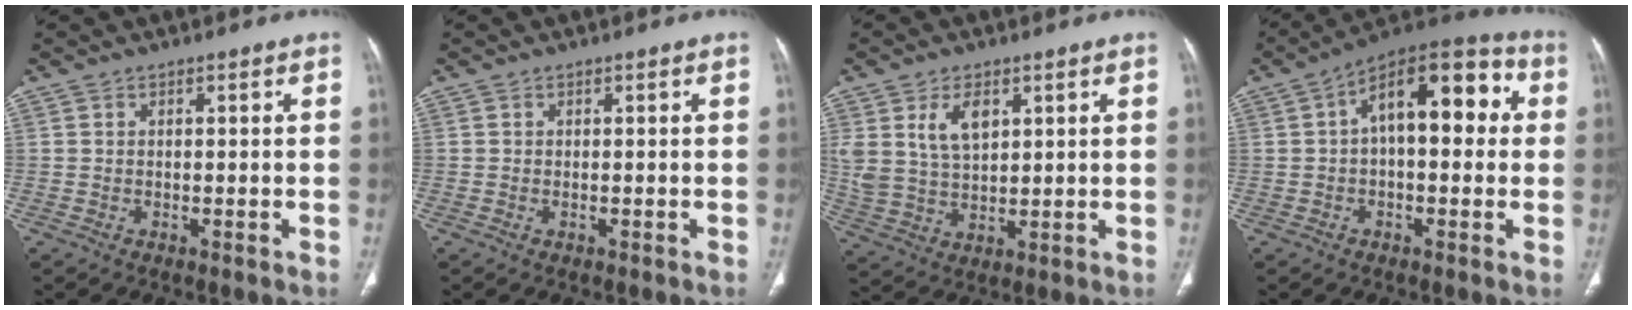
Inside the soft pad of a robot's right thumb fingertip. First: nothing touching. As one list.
[{"total": 0.0}, {"total": 8.6, "force": [3.5, 5.0, 6.1], "torque": [-0.107, -0.012, 0.078]}, {"total": 16.3, "force": [2.7, 8.1, 13.9], "torque": [-0.174, 0.045, 0.033]}]